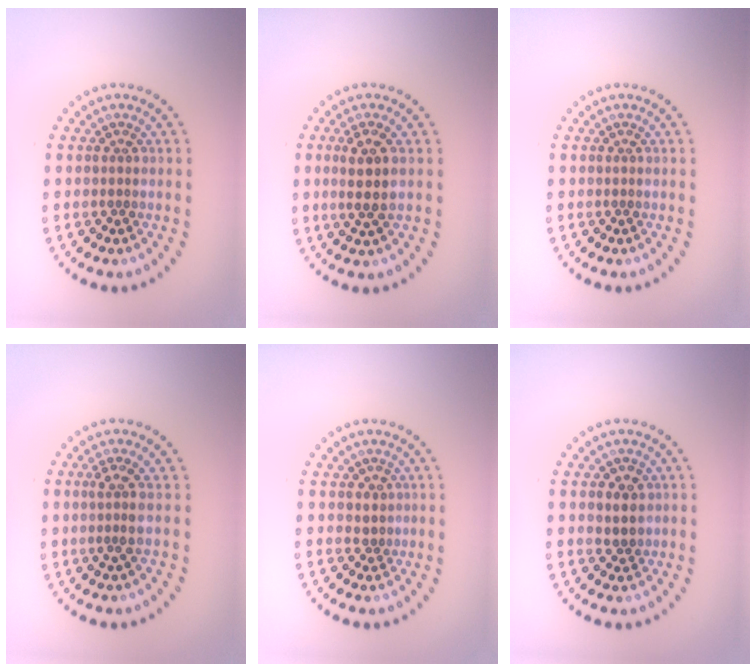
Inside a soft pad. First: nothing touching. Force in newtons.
{"total": 2.9, "press": 2.5, "slide": 1.4}
{"total": 0.0}
{"total": 1.8, "press": 1.3, "slide": 1.2}
{"total": 0.9, "press": 0.7, "slide": 0.7}
{"total": 2.3, "press": 2.2, "slide": 0.7}